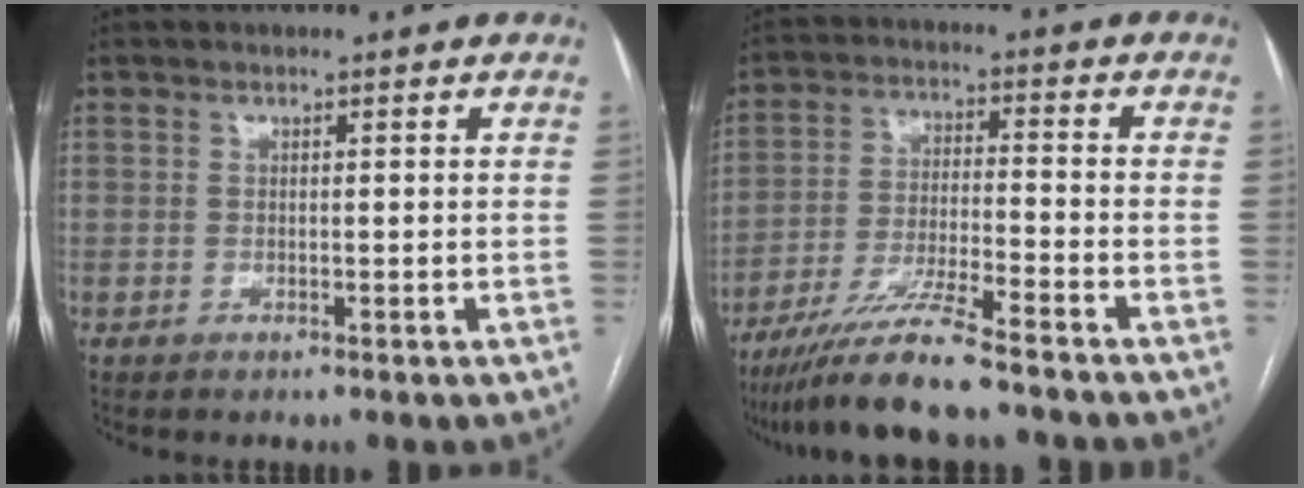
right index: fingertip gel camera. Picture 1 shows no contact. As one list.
[{"total": 10.3, "force": [-8.5, -0.5, 5.8], "torque": [-0.104, -0.026, -0.153]}]